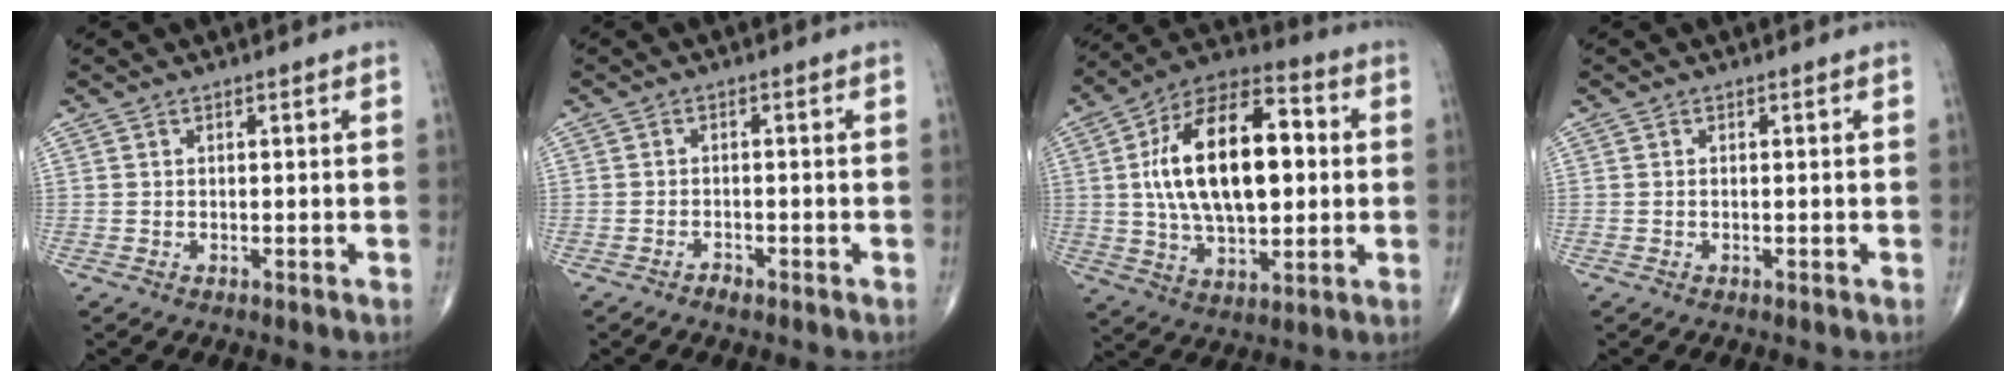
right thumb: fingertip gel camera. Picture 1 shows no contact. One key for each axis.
{"total": 1.3, "fx": -1.1, "fy": 0.5, "fz": 0.6, "tx": -0.015, "ty": 0.004, "tz": -0.020}
{"total": 22.9, "fx": 2.3, "fy": 12.1, "fz": 19.2, "tx": -0.313, "ty": 0.018, "tz": 0.037}
{"total": 0.0}